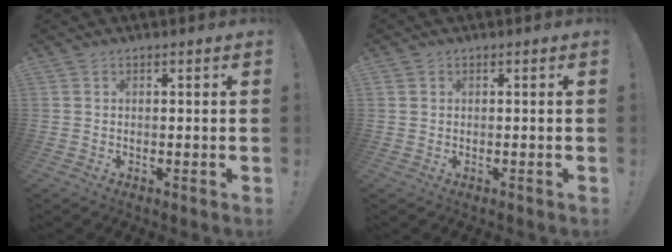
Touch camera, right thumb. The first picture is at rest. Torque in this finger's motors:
{"motor_torque": [0.08, -0.14, -0.04, 0.22, 0.01]}